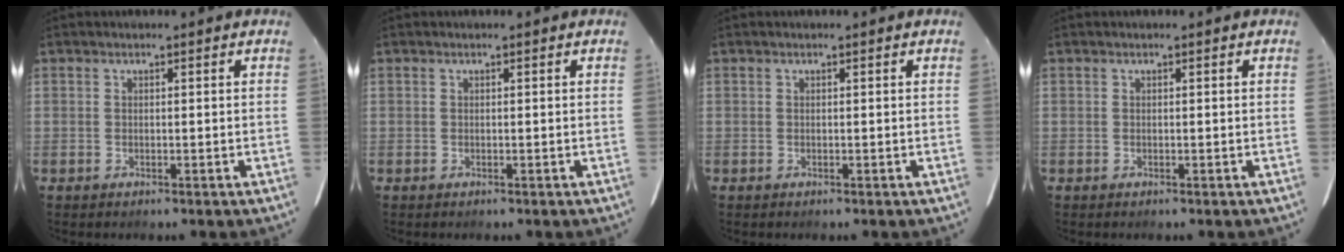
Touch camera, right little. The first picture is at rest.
{"total": 0.0}
{"total": 0.0}
{"total": 0.0}